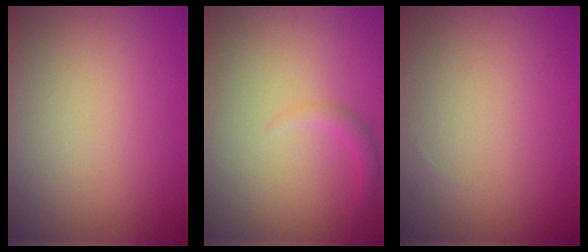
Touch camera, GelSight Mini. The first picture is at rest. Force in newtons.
{"total": 1.4, "press": 1.4, "slide": 0.1}
{"total": 0.0}